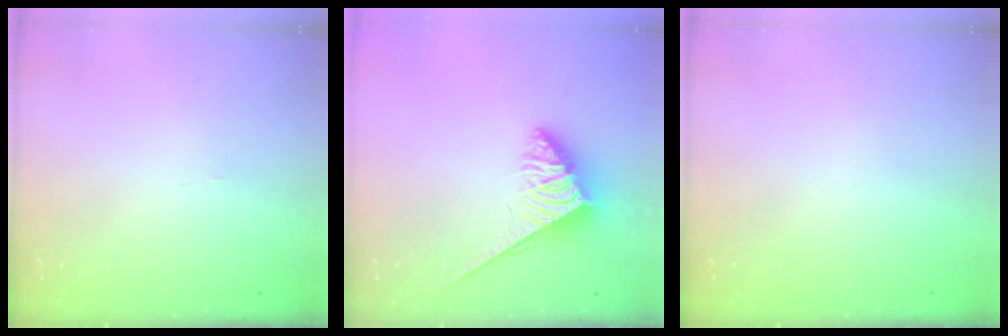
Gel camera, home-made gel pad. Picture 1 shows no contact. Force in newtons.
{"total": 3.6, "press": 3.6, "slide": 0.6}
{"total": 0.0}